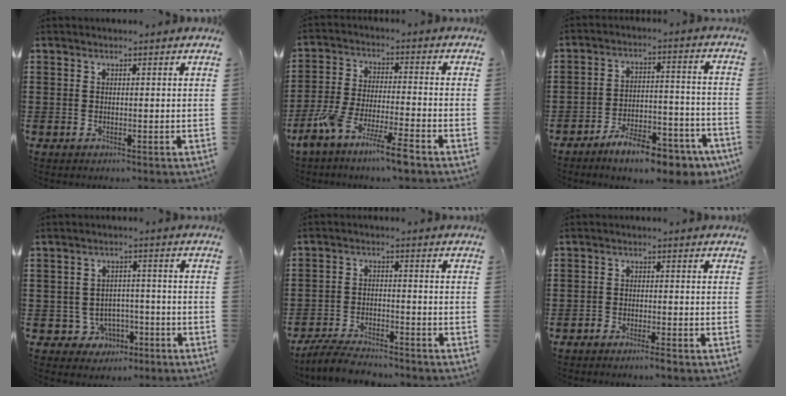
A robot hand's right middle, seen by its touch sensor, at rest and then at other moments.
{"total": 8.3, "force": [-6.6, -0.2, 4.9], "torque": [-0.111, -0.013, -0.132]}
{"total": 10.0, "force": [-8.3, 2.3, 5.1], "torque": [-0.079, 0.028, -0.153]}
{"total": 3.8, "force": [-2.2, 2.9, 1.0], "torque": [-0.030, 0.006, -0.045]}
{"total": 5.1, "force": [-4.8, 0.6, 1.6], "torque": [-0.040, -0.003, -0.096]}
{"total": 1.9, "force": [-1.8, 0.1, 0.7], "torque": [-0.013, 0.002, -0.034]}